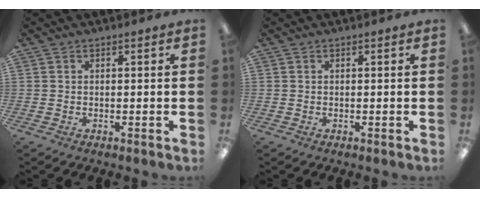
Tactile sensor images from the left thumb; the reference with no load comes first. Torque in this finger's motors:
{"motor_torque": [-0.01, 0.01, 0.00, 0.00, 0.00]}